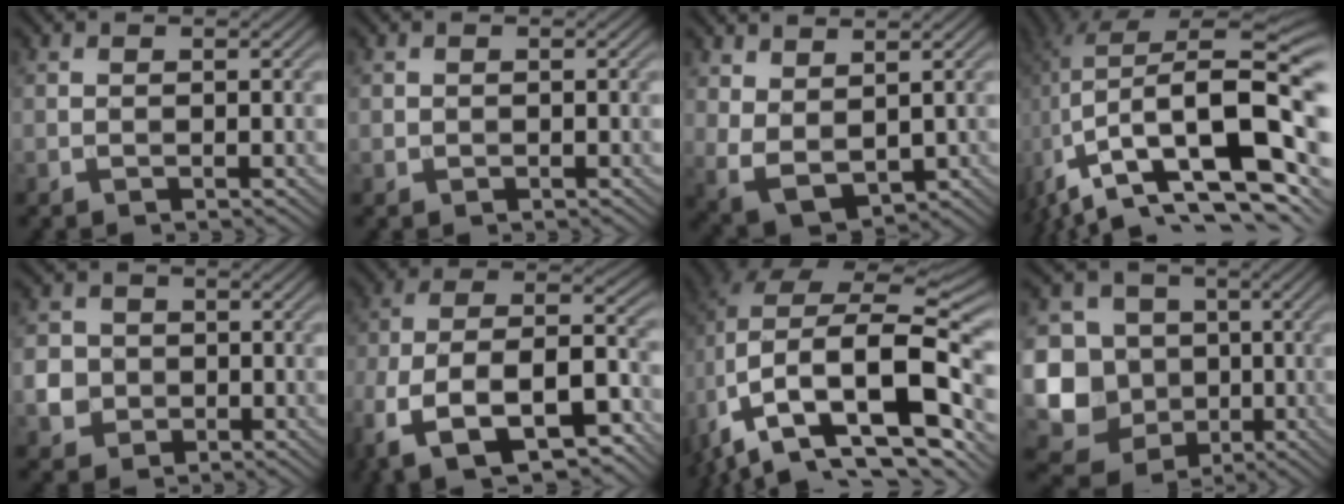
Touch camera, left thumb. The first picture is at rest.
{"total": 0.5, "force": [0.0, 0.5, 0.1], "torque": [0.000, -0.004, -0.001]}
{"total": 5.1, "force": [2.4, 2.7, 3.5], "torque": [-0.089, -0.013, 0.058]}
{"total": 18.2, "force": [-4.4, 7.7, 15.9], "torque": [-0.277, -0.003, -0.059]}
{"total": 4.8, "force": [-0.8, 4.5, 1.3], "torque": [-0.038, -0.002, -0.029]}
{"total": 16.3, "force": [-8.3, 8.2, 11.5], "torque": [-0.244, -0.025, -0.141]}
{"total": 17.1, "force": [-7.0, 8.3, 13.1], "torque": [-0.282, -0.018, -0.119]}
{"total": 11.6, "force": [-2.0, 10.6, 4.3], "torque": [-0.139, -0.023, -0.063]}